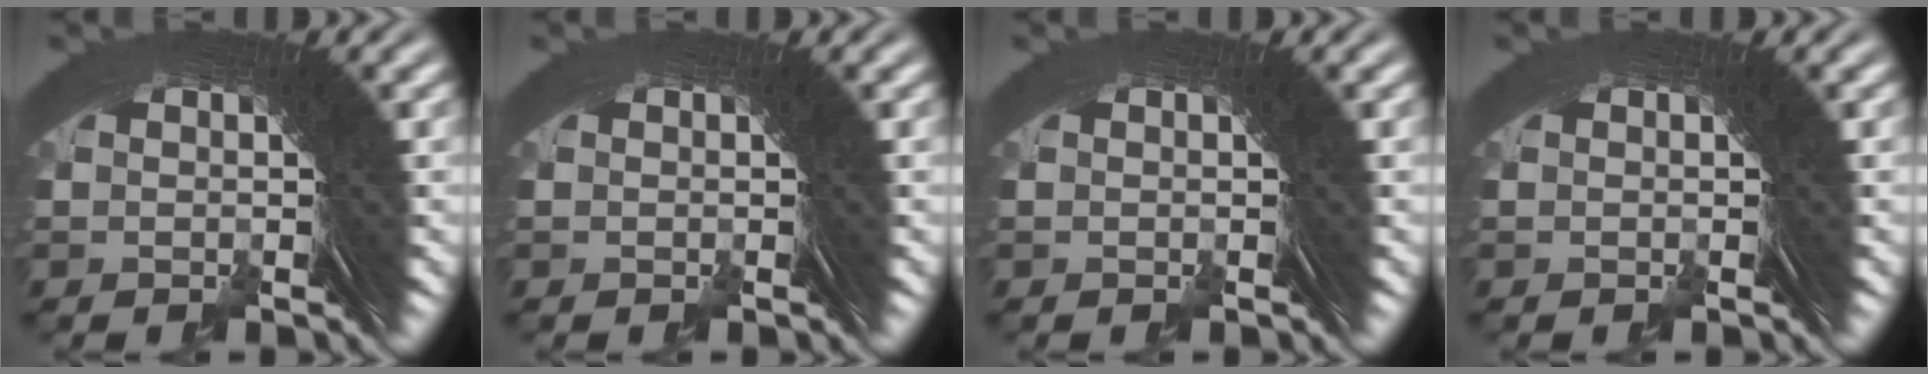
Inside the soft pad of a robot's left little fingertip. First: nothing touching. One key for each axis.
{"total": 0.0}
{"total": 0.0}
{"total": 0.0}